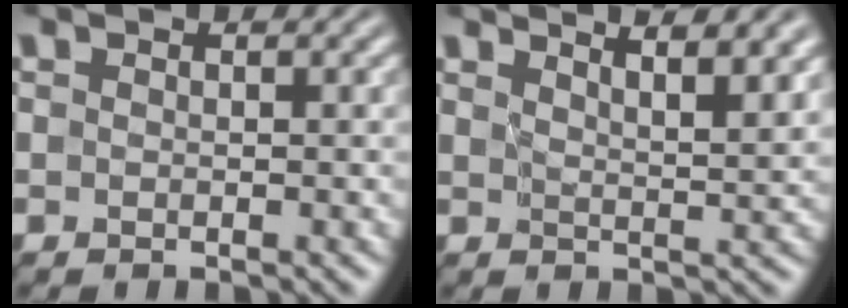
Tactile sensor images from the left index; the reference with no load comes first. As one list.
[{"total": 5.2, "force": [4.0, 1.1, 3.1], "torque": [-0.018, 0.021, 0.044]}]